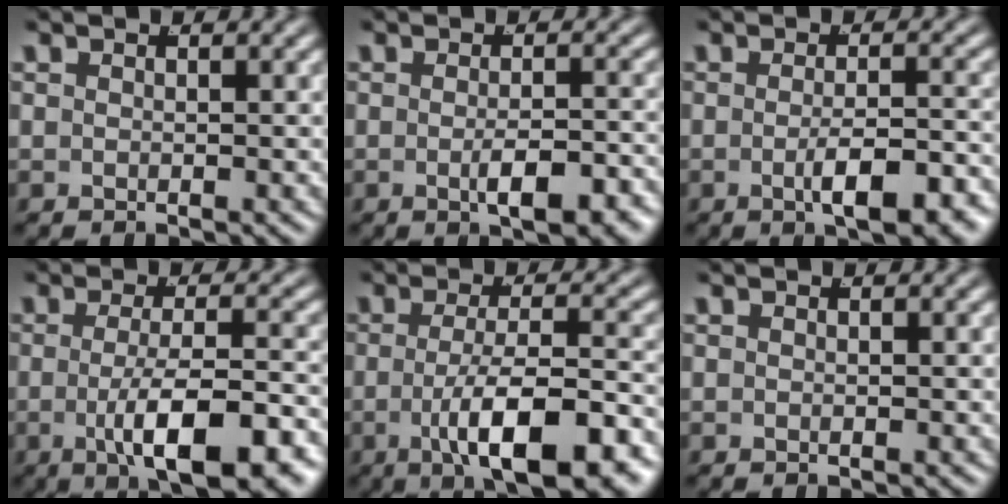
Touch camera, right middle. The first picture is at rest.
{"total": 3.4, "force": [-1.9, 0.7, 2.7], "torque": [-0.034, -0.004, -0.030]}
{"total": 4.3, "force": [-2.5, 0.9, 3.5], "torque": [-0.050, -0.009, -0.035]}
{"total": 7.8, "force": [-2.9, 2.2, 6.9], "torque": [-0.105, -0.021, -0.030]}
{"total": 8.5, "force": [-3.3, 2.7, 7.4], "torque": [-0.110, -0.023, -0.035]}
{"total": 0.0}